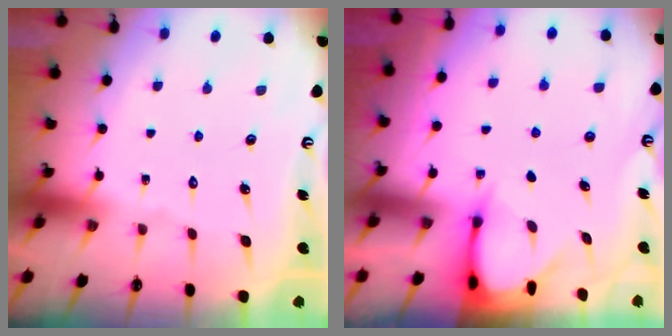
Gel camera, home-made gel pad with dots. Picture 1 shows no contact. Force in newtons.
{"total": 3.4, "press": 3.4, "slide": 0.3}